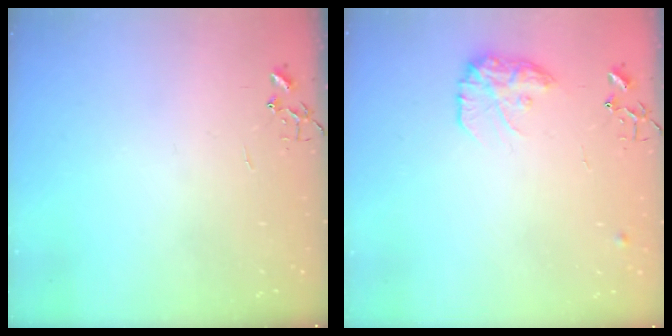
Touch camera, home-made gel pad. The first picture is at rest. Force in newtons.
{"total": 11.4, "press": 11.4, "slide": 0.6}